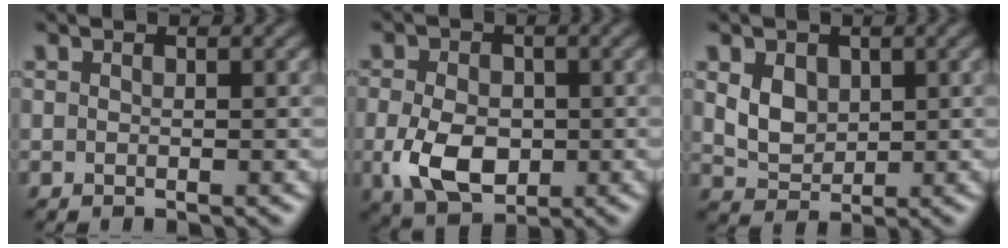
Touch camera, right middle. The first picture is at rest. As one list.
[{"total": 5.7, "force": [-1.1, 3.8, 4.1], "torque": [-0.089, -0.008, -0.021]}, {"total": 3.1, "force": [0.9, 2.3, 1.8], "torque": [-0.041, -0.003, 0.018]}]